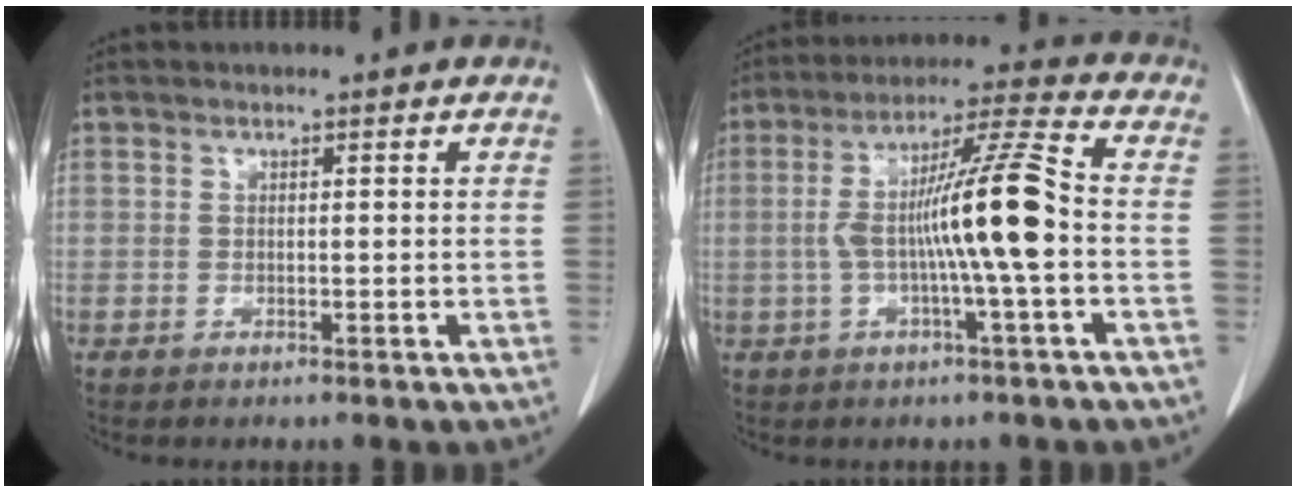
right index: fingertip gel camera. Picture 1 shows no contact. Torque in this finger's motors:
{"motor_torque": [1.81, -0.33, 0.94, 0.21]}